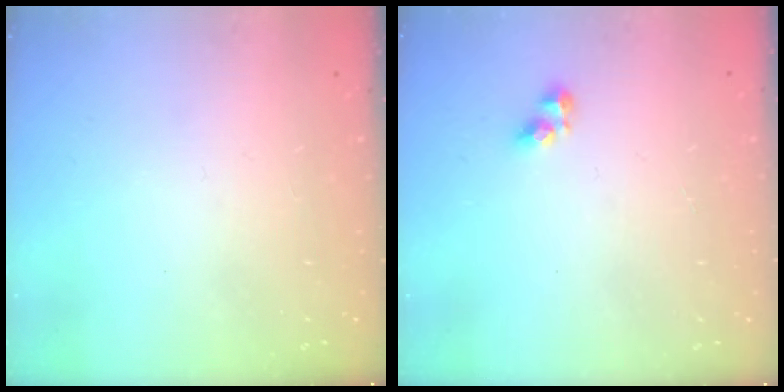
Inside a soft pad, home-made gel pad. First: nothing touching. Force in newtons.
{"total": 5.1, "press": 5.1, "slide": 0.3}